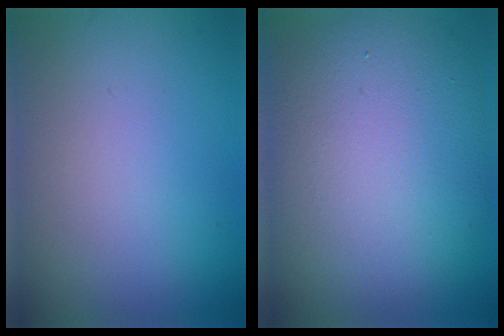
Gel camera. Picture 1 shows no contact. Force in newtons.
{"total": 11.9, "press": 11.8, "slide": 0.7}